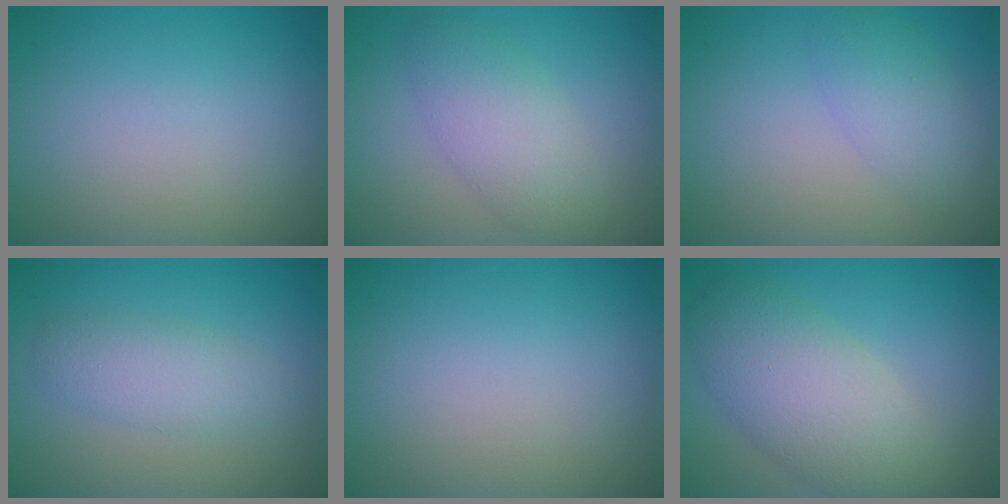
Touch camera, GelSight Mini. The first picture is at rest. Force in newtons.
{"total": 4.2, "press": 4.2, "slide": 0.1}
{"total": 3.0, "press": 3.0, "slide": 0.2}
{"total": 3.0, "press": 3.0, "slide": 0.1}
{"total": 0.0}
{"total": 6.9, "press": 6.9, "slide": 0.6}